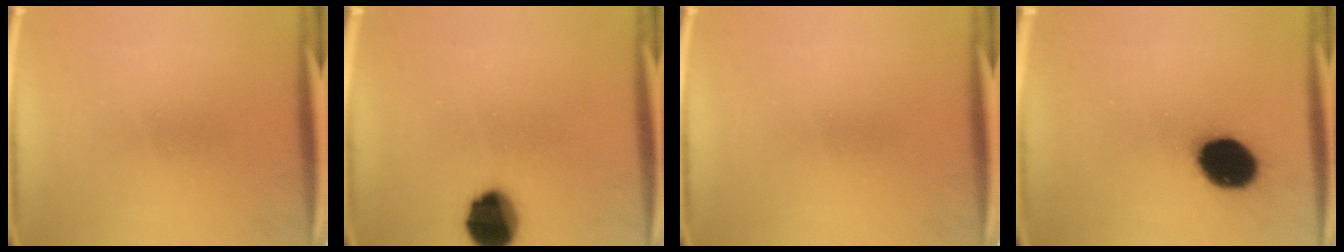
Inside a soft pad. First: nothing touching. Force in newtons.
{"total": 12.1}
{"total": 0.0}
{"total": 15.4}